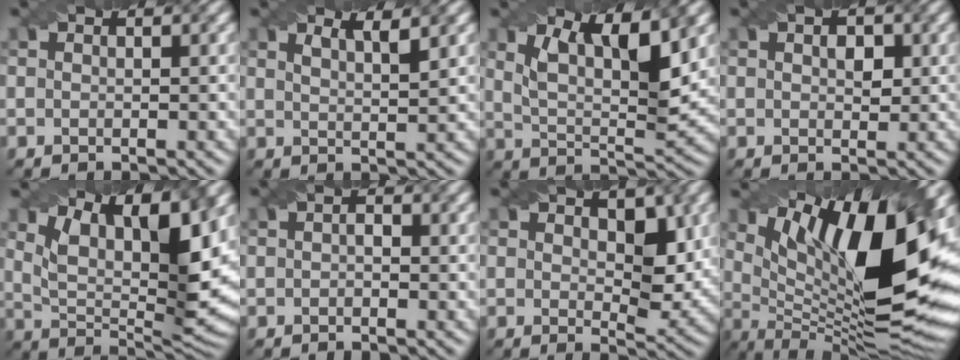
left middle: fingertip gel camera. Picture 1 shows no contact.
{"total": 2.6, "force": [1.7, 0.8, 1.8], "torque": [-0.014, 0.010, 0.017]}
{"total": 7.4, "force": [3.6, 2.4, 6.0], "torque": [-0.110, -0.003, 0.064]}
{"total": 1.8, "force": [0.5, 1.1, 1.3], "torque": [-0.015, -0.001, 0.010]}
{"total": 12.2, "force": [5.7, 4.3, 9.9], "torque": [-0.163, -0.004, 0.100]}
{"total": 0.9, "force": [-0.2, 0.5, 0.7], "torque": [-0.014, 0.001, -0.005]}
{"total": 4.2, "force": [1.2, 2.4, 3.2], "torque": [-0.046, -0.015, 0.024]}
{"total": 16.7, "force": [5.7, 5.4, 14.7], "torque": [-0.235, 0.000, 0.103]}